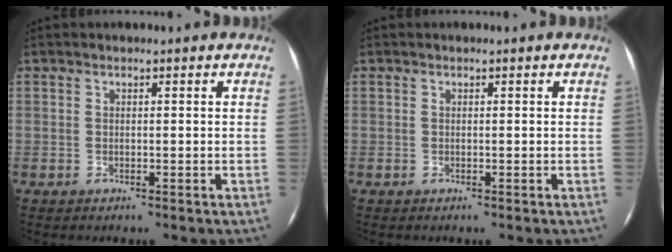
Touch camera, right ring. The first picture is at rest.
{"total": 0.0}